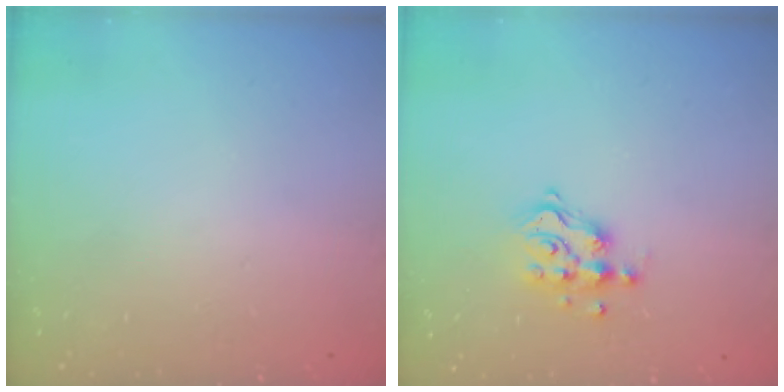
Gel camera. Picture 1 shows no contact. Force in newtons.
{"total": 10.2, "press": 10.2, "slide": 0.7}